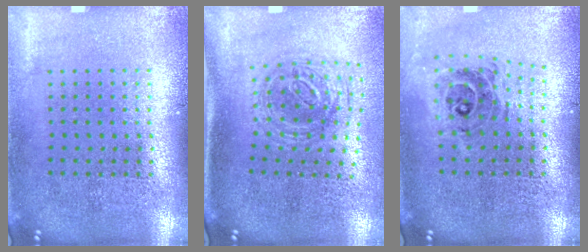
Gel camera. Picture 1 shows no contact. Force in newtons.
{"total": 1.1, "press": 1.0, "slide": 0.4}
{"total": 0.7, "press": 0.6, "slide": 0.1}